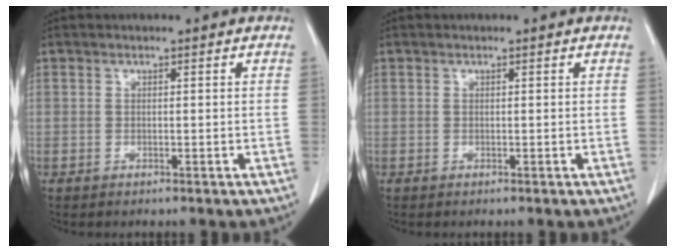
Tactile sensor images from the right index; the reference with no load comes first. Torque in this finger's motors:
{"motor_torque": [0.21, -0.09, 0.01, 0.01]}